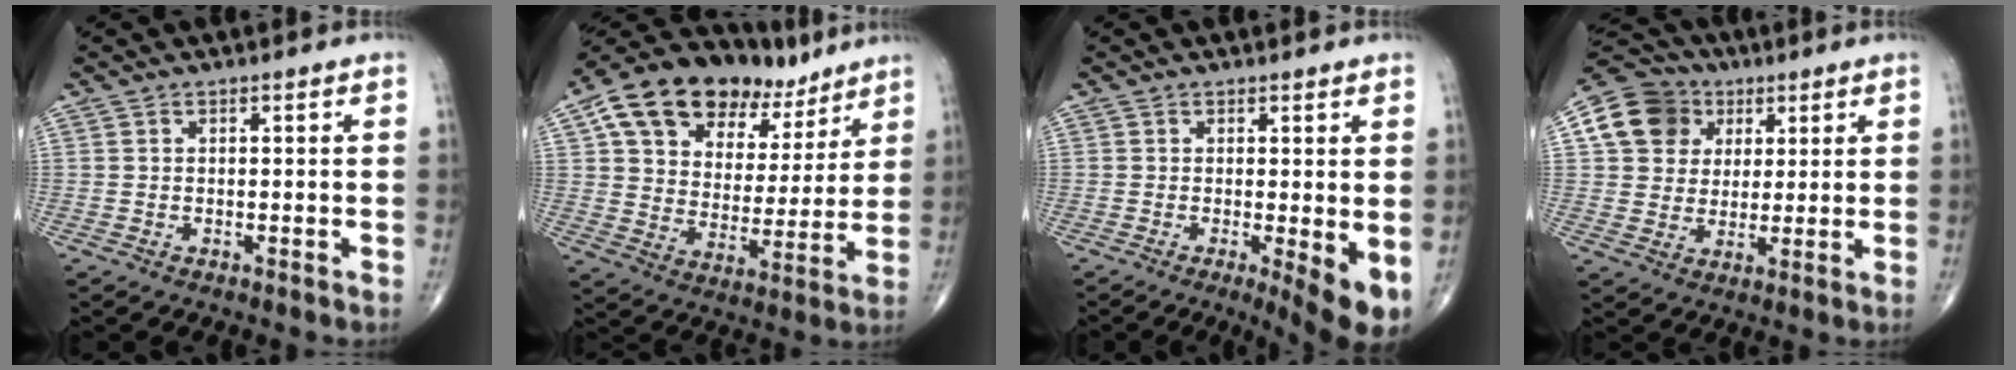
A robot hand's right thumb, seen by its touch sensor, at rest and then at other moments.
{"total": 21.1, "force": [11.7, 13.2, 11.5], "torque": [-0.151, -0.008, 0.195]}
{"total": 6.5, "force": [-1.0, 1.5, 6.2], "torque": [-0.091, -0.019, -0.013]}
{"total": 11.9, "force": [4.0, 10.3, 4.4], "torque": [-0.059, 0.003, 0.063]}